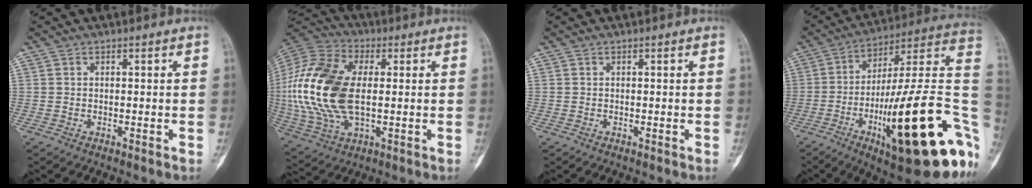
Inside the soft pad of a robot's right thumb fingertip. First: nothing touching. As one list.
[{"total": 22.9, "force": [0.8, 12.9, 18.9], "torque": [-0.417, 0.000, 0.015]}, {"total": 0.0}, {"total": 32.9, "force": [-9.8, 8.1, 30.4], "torque": [-0.385, 0.034, -0.147]}]